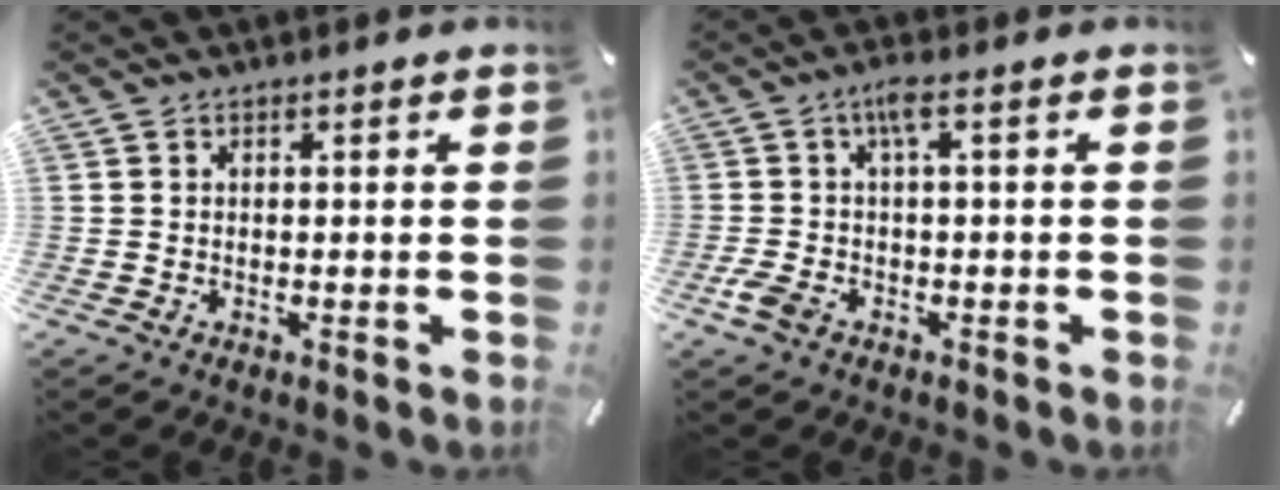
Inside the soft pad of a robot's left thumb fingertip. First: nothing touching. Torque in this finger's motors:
{"motor_torque": [0.09, 0.82, 0.48, 0.09, 0.03]}